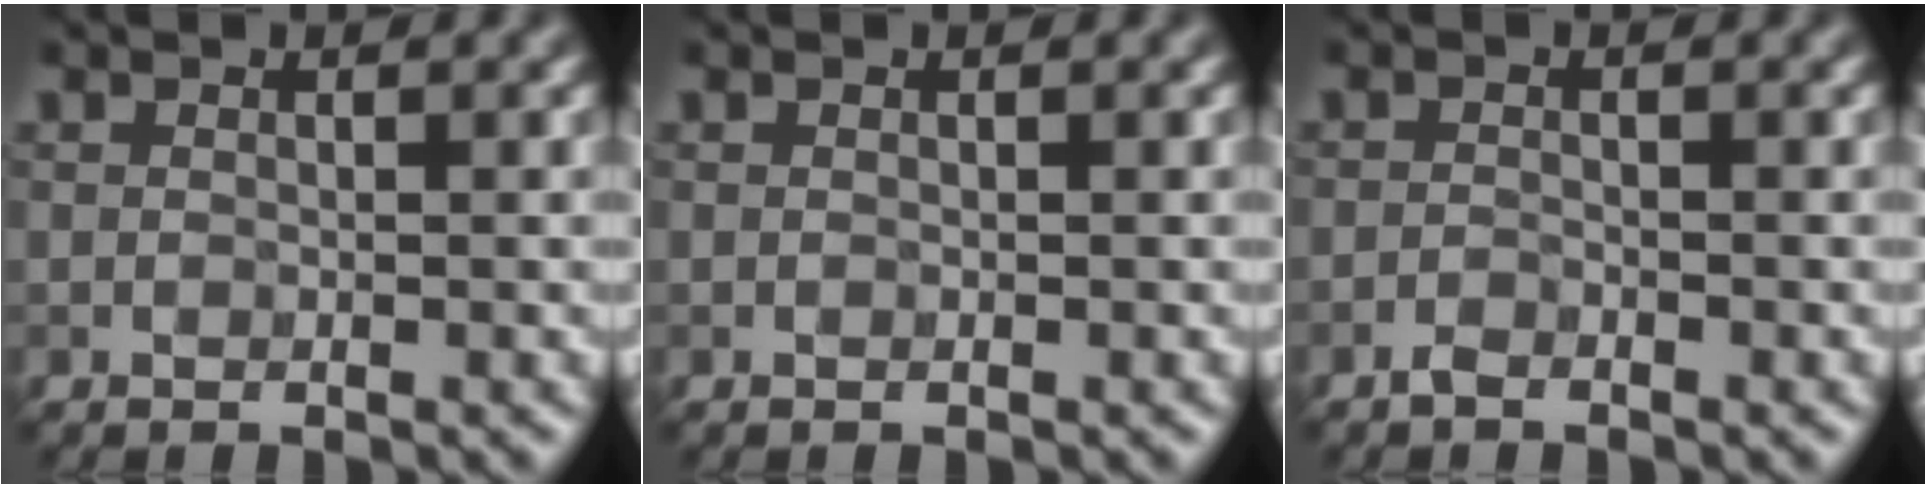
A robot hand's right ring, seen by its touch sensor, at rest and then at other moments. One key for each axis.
{"total": 0.0}
{"total": 0.8, "fx": -0.7, "fy": 0.2, "fz": 0.3, "tx": -0.004, "ty": 0.001, "tz": -0.016}